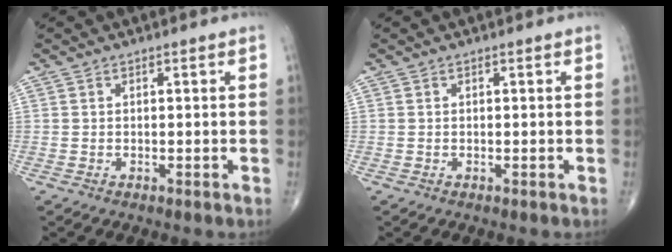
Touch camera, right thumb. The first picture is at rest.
{"total": 0.0}